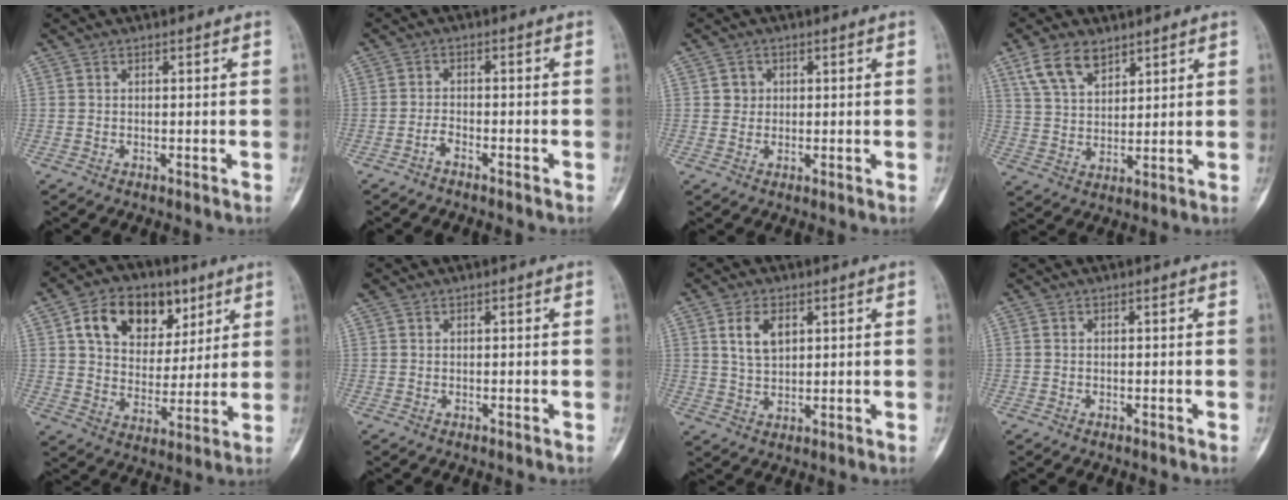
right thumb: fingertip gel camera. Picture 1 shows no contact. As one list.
[{"total": 1.8, "force": [-1.6, 0.4, 0.9], "torque": [-0.021, 0.016, -0.030]}, {"total": 2.2, "force": [0.5, 2.0, 0.5], "torque": [0.006, 0.001, 0.006]}, {"total": 8.5, "force": [5.4, 4.6, 4.6], "torque": [-0.075, -0.020, 0.110]}, {"total": 16.2, "force": [7.2, 11.3, 9.2], "torque": [-0.110, -0.013, 0.123]}, {"total": 0.8, "force": [0.6, 0.5, 0.2], "torque": [-0.004, 0.009, 0.009]}, {"total": 5.8, "force": [2.3, 3.4, 4.2], "torque": [-0.064, -0.009, 0.047]}, {"total": 0.0}]